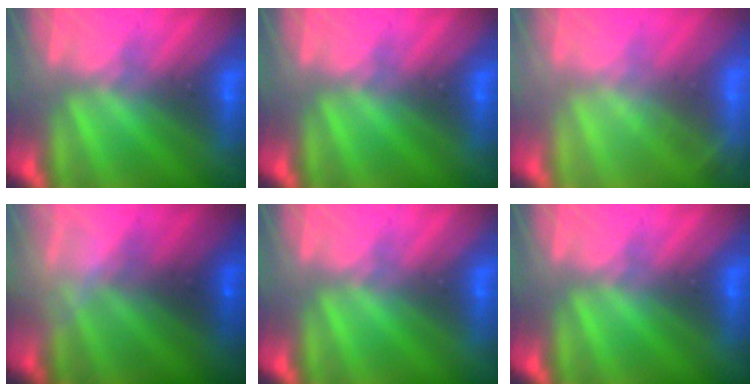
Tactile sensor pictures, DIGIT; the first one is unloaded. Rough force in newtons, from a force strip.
{"total": 0.0}
{"total": 2.0}
{"total": 2.4}
{"total": 0.0}
{"total": 0.0}